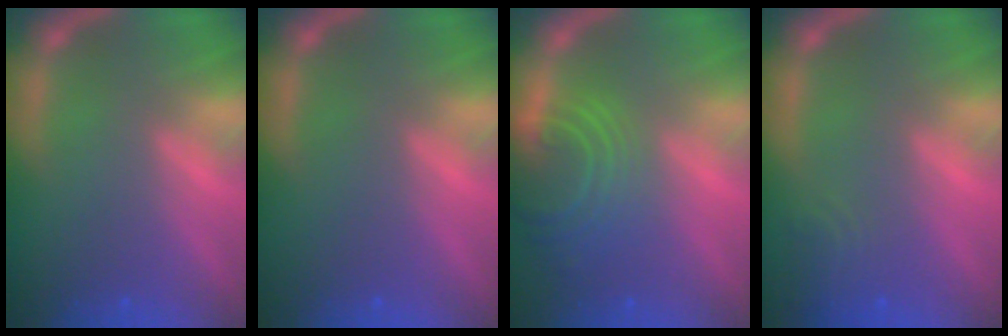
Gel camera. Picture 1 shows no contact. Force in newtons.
{"total": 0.0}
{"total": 7.6}
{"total": 2.4}